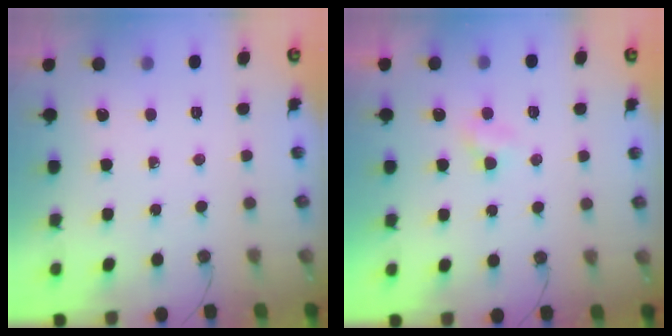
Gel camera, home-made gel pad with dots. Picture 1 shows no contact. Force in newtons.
{"total": 2.0, "press": 2.0, "slide": 0.3}